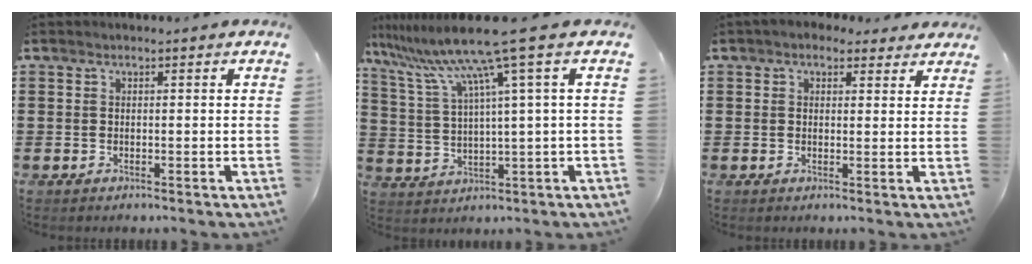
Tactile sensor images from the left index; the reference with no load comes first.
{"total": 10.5, "force": [6.4, -0.8, 8.3], "torque": [-0.197, -0.034, 0.096]}
{"total": 2.4, "force": [1.7, 1.5, 0.8], "torque": [-0.014, 0.003, 0.029]}